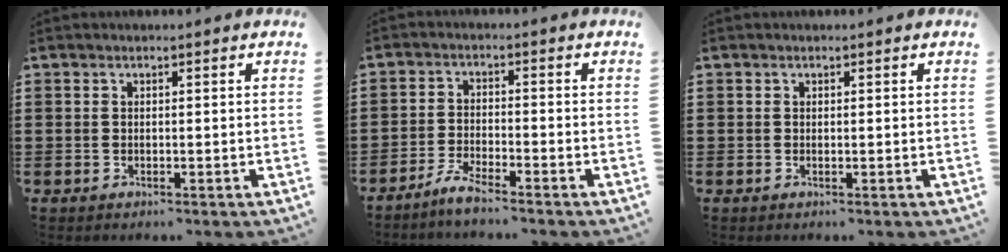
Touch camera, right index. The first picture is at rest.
{"total": 3.7, "force": [-3.4, 0.0, 1.4], "torque": [-0.040, -0.003, -0.069]}
{"total": 0.0}